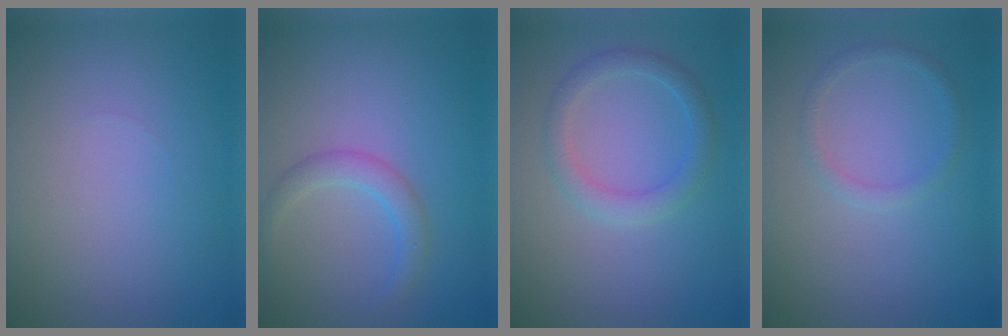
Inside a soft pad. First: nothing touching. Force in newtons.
{"total": 2.3, "press": 2.3, "slide": 0.0}
{"total": 2.7, "press": 2.7, "slide": 0.1}
{"total": 1.3, "press": 1.3, "slide": 0.0}